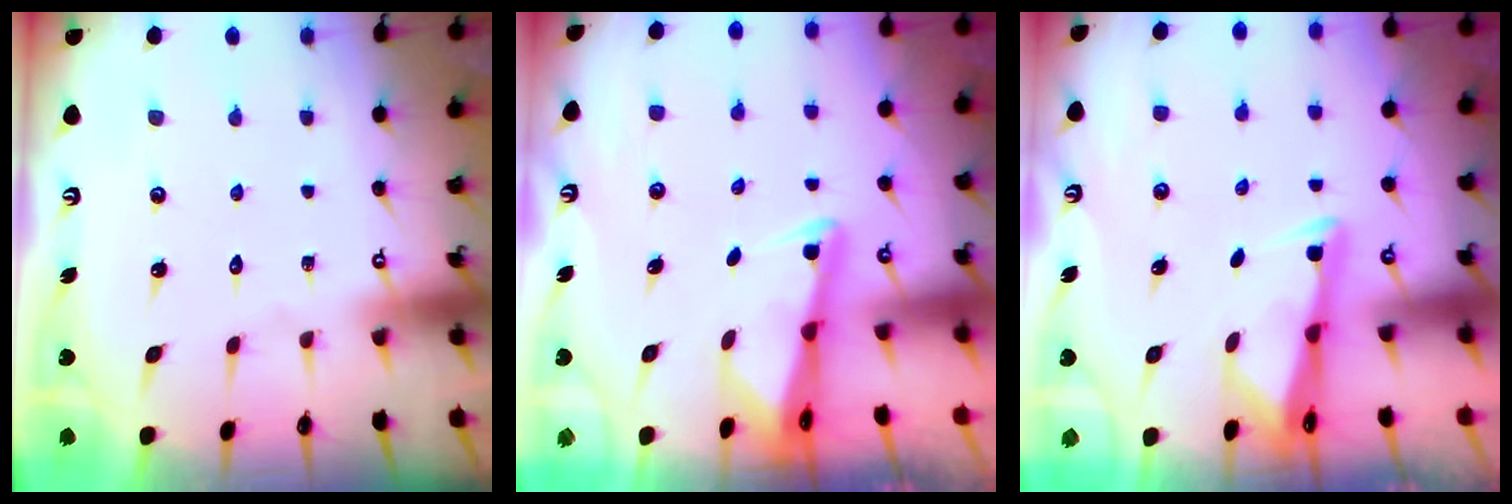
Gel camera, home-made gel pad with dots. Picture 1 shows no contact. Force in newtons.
{"total": 2.0, "press": 2.0, "slide": 0.3}
{"total": 2.6, "press": 2.6, "slide": 0.4}